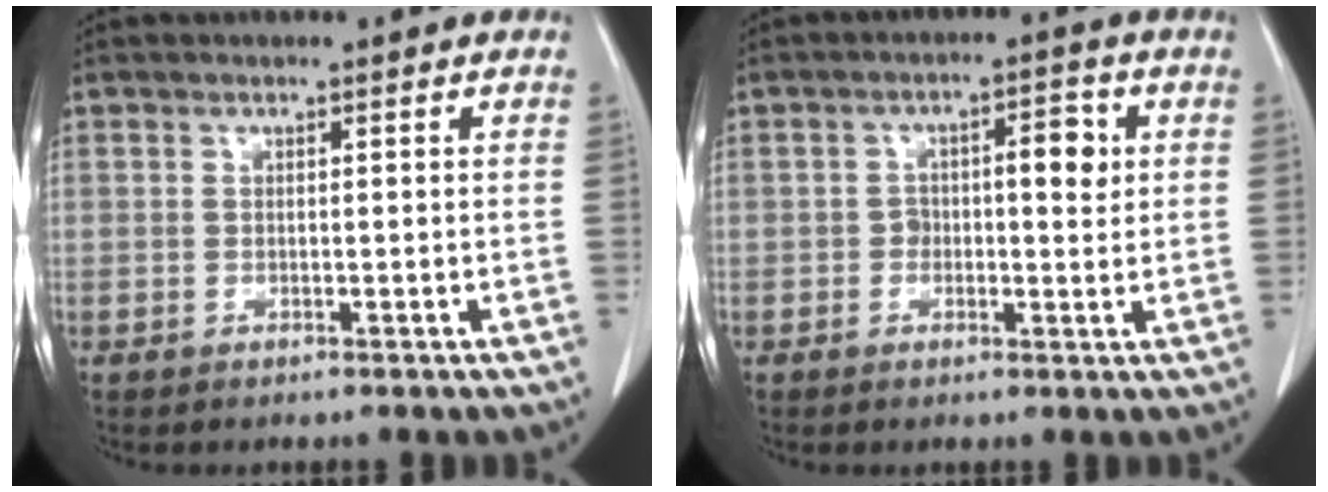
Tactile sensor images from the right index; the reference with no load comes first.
{"total": 5.0, "force": [0.8, 2.0, 4.4], "torque": [-0.065, 0.015, 0.013]}